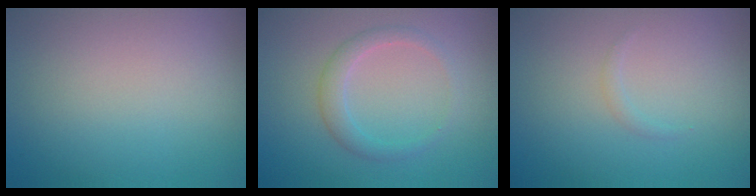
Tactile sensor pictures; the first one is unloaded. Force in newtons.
{"total": 2.1, "press": 2.1, "slide": 0.2}
{"total": 0.6, "press": 0.6, "slide": 0.1}